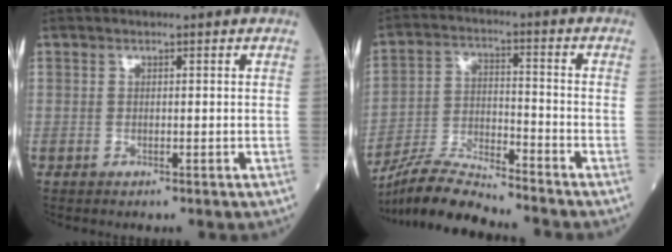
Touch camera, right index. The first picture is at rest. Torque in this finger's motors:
{"motor_torque": [0.14, -0.35, 0.16, 0.02]}